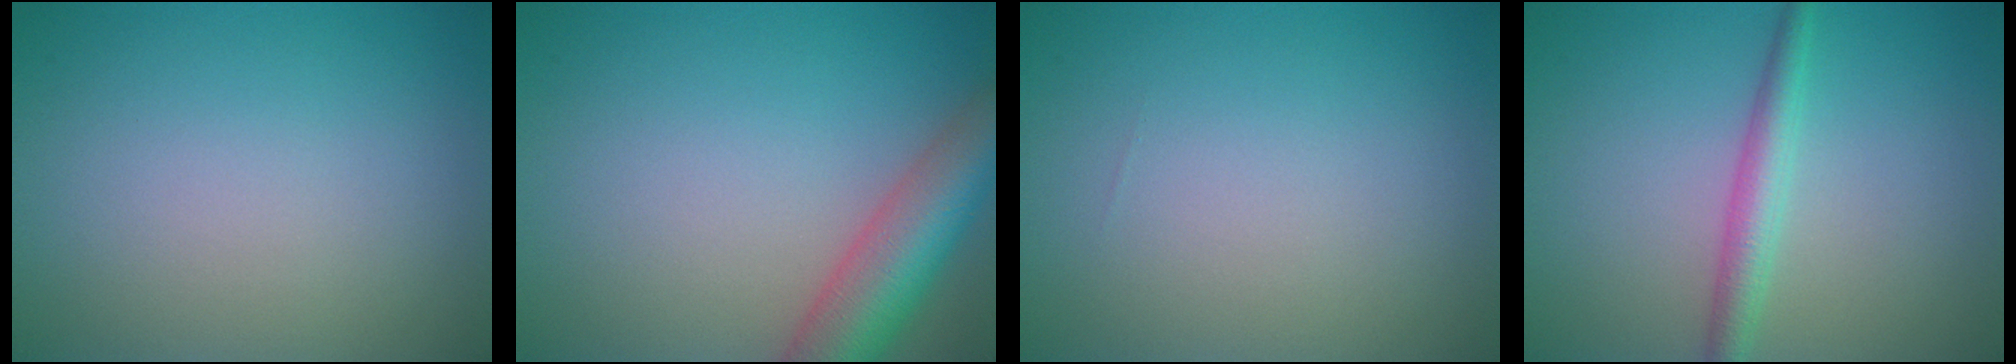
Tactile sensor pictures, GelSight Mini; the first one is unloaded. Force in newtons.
{"total": 6.8, "press": 6.8, "slide": 0.4}
{"total": 0.0}
{"total": 2.7, "press": 2.7, "slide": 0.0}